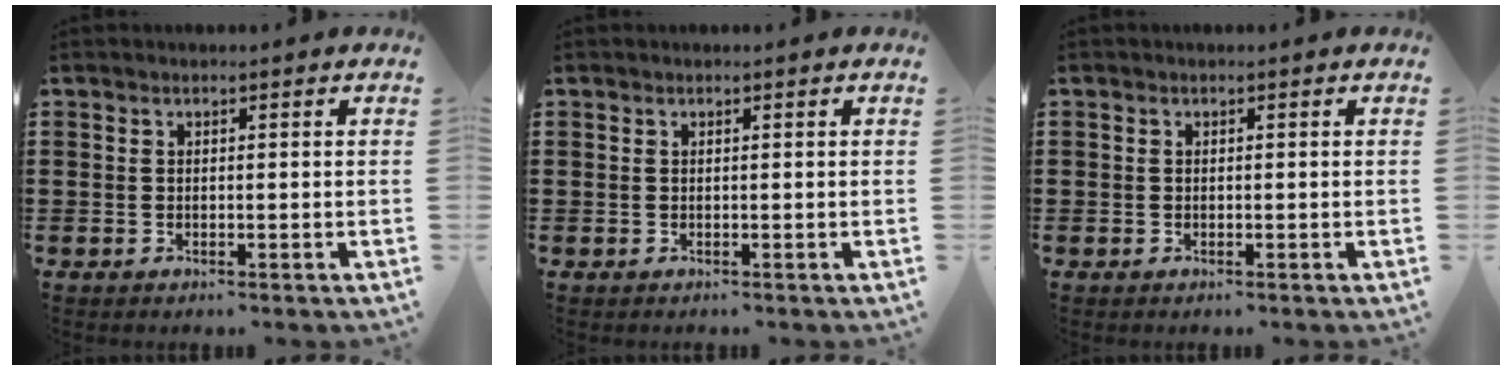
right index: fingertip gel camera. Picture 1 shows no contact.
{"total": 0.0}
{"total": 0.0}